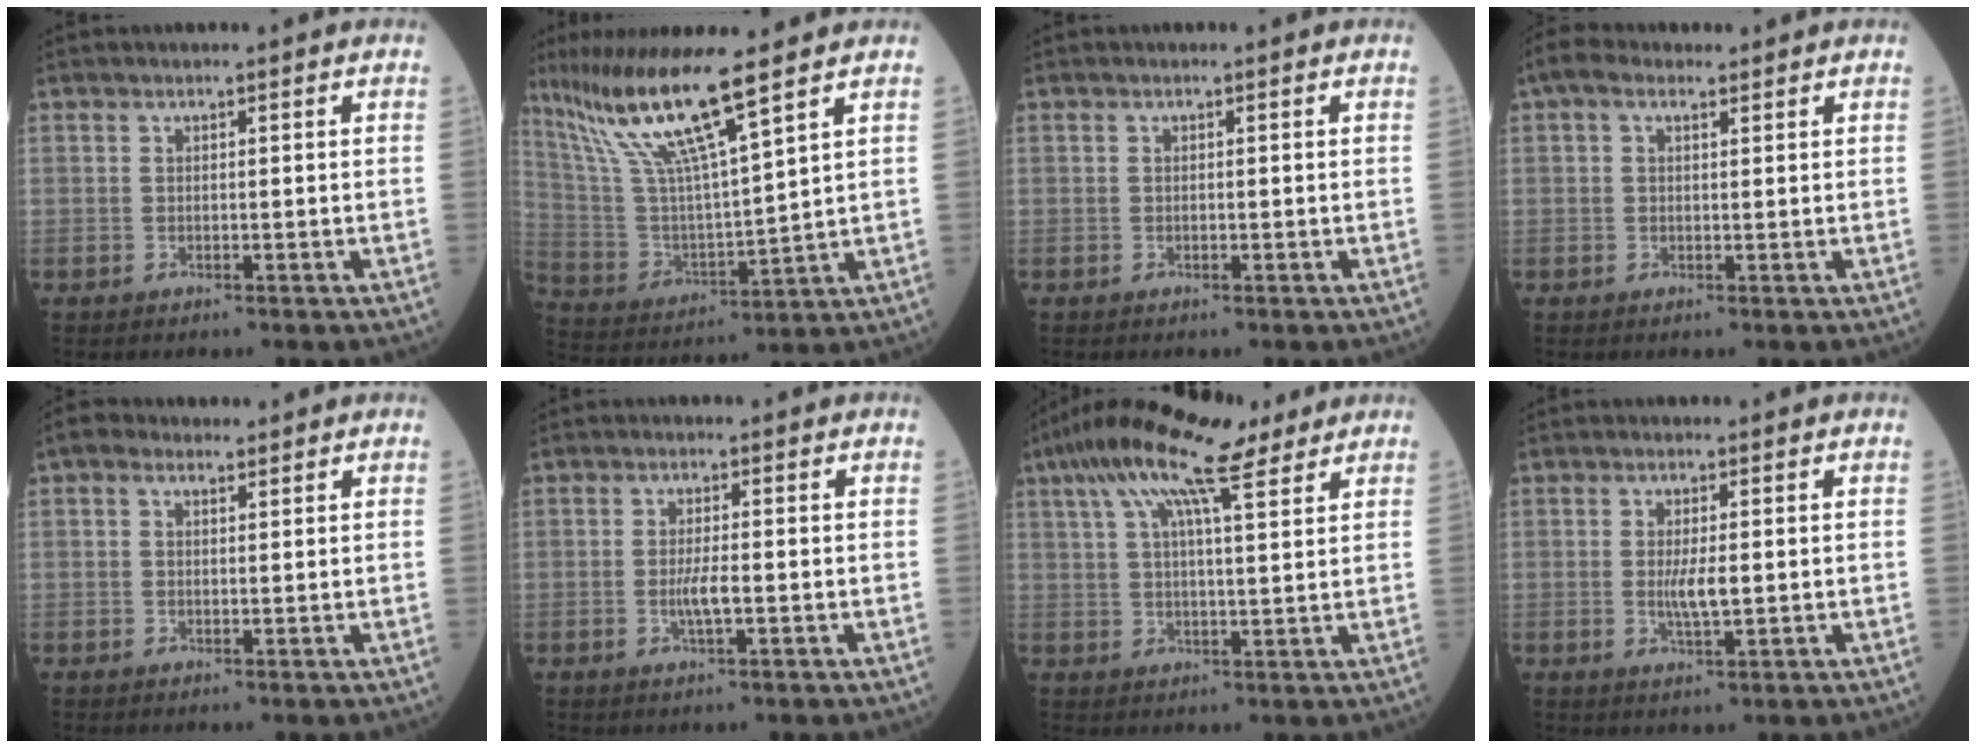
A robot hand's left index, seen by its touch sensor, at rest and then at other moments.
{"total": 13.8, "force": [9.9, -0.6, 9.6], "torque": [-0.194, 0.001, 0.193]}
{"total": 0.0}
{"total": 3.4, "force": [1.9, 1.7, 2.2], "torque": [-0.055, 0.028, 0.034]}
{"total": 2.3, "force": [1.3, 1.4, 1.3], "torque": [-0.034, 0.021, 0.024]}
{"total": 3.0, "force": [-0.7, 0.4, 2.9], "torque": [-0.061, -0.003, -0.012]}
{"total": 12.9, "force": [8.5, 2.6, 9.4], "torque": [-0.175, 0.044, 0.143]}
{"total": 3.5, "force": [-0.1, 0.6, 3.4], "torque": [-0.070, -0.006, 0.000]}